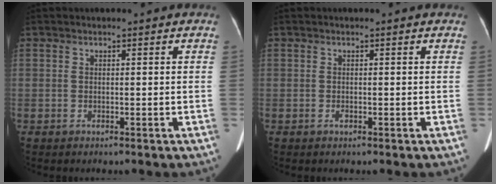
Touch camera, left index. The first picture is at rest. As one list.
[{"total": 0.0}]